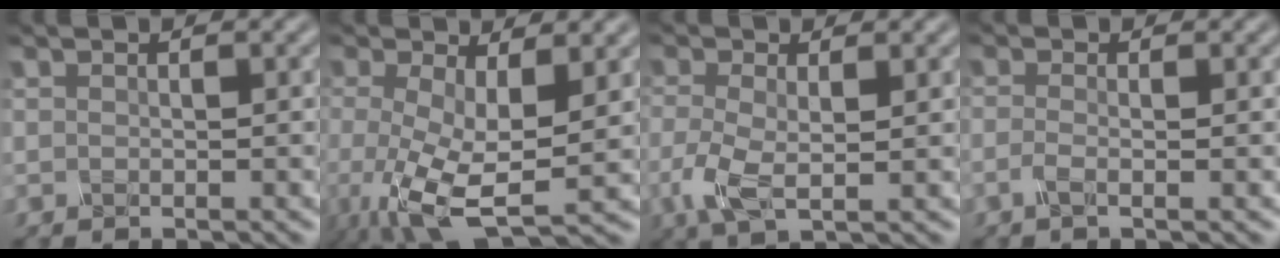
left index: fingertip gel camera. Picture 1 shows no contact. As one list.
[{"total": 7.6, "force": [-1.9, 2.7, 6.9], "torque": [-0.159, -0.022, -0.014]}, {"total": 2.7, "force": [-0.9, 1.1, 2.3], "torque": [-0.077, -0.006, 0.000]}, {"total": 1.1, "force": [-0.7, 0.2, 0.8], "torque": [-0.022, -0.004, -0.006]}]